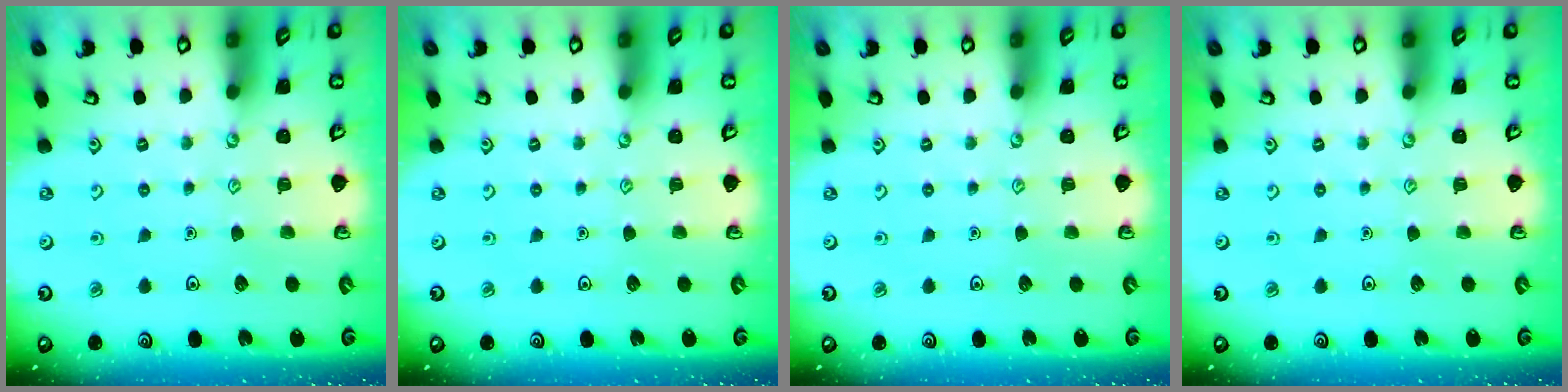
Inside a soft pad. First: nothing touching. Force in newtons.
{"total": 0.0}
{"total": 0.0}
{"total": 0.0}